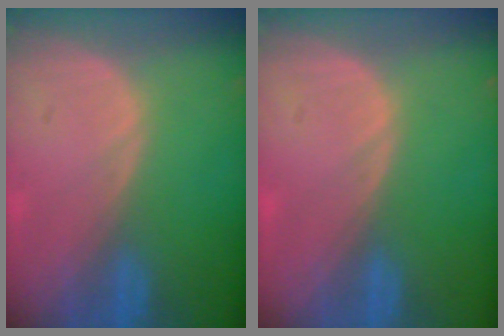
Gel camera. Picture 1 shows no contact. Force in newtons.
{"total": 0.0}